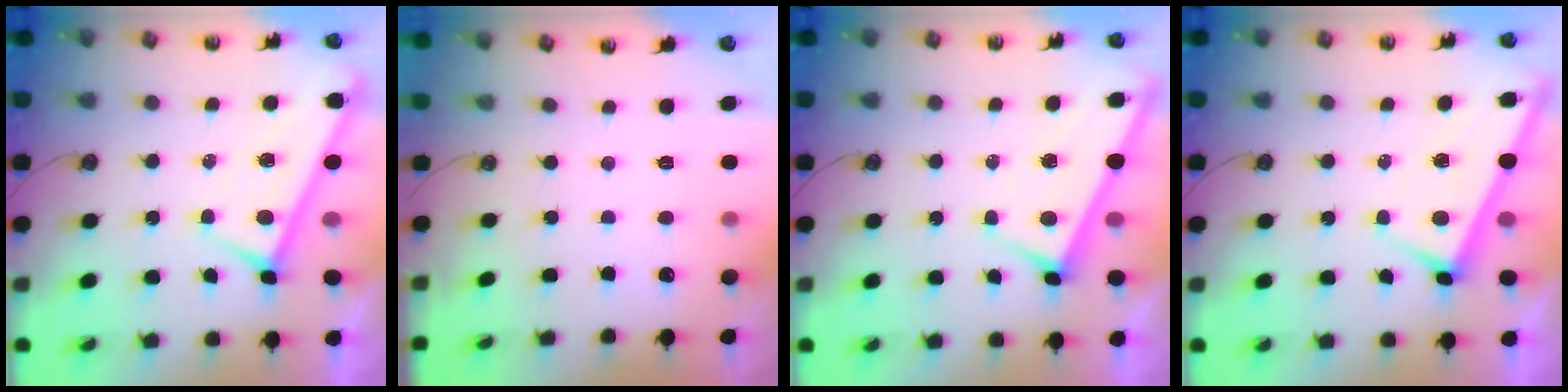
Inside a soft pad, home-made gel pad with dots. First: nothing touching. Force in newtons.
{"total": 0.0}
{"total": 3.0, "press": 3.0, "slide": 0.1}
{"total": 3.2, "press": 3.2, "slide": 0.1}